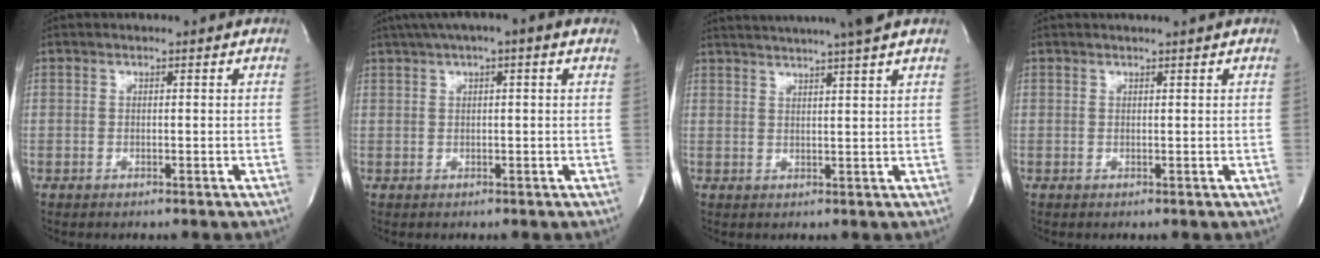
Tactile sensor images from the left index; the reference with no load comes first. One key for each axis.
{"total": 9.6, "fx": 7.3, "fy": 0.1, "fz": 6.1, "tx": -0.109, "ty": 0.042, "tz": 0.104}
{"total": 12.4, "fx": 10.7, "fy": -0.9, "fz": 6.3, "tx": -0.108, "ty": 0.011, "tz": 0.140}
{"total": 1.4, "fx": 1.2, "fy": -0.3, "fz": 0.4, "tx": -0.006, "ty": 0.003, "tz": 0.021}